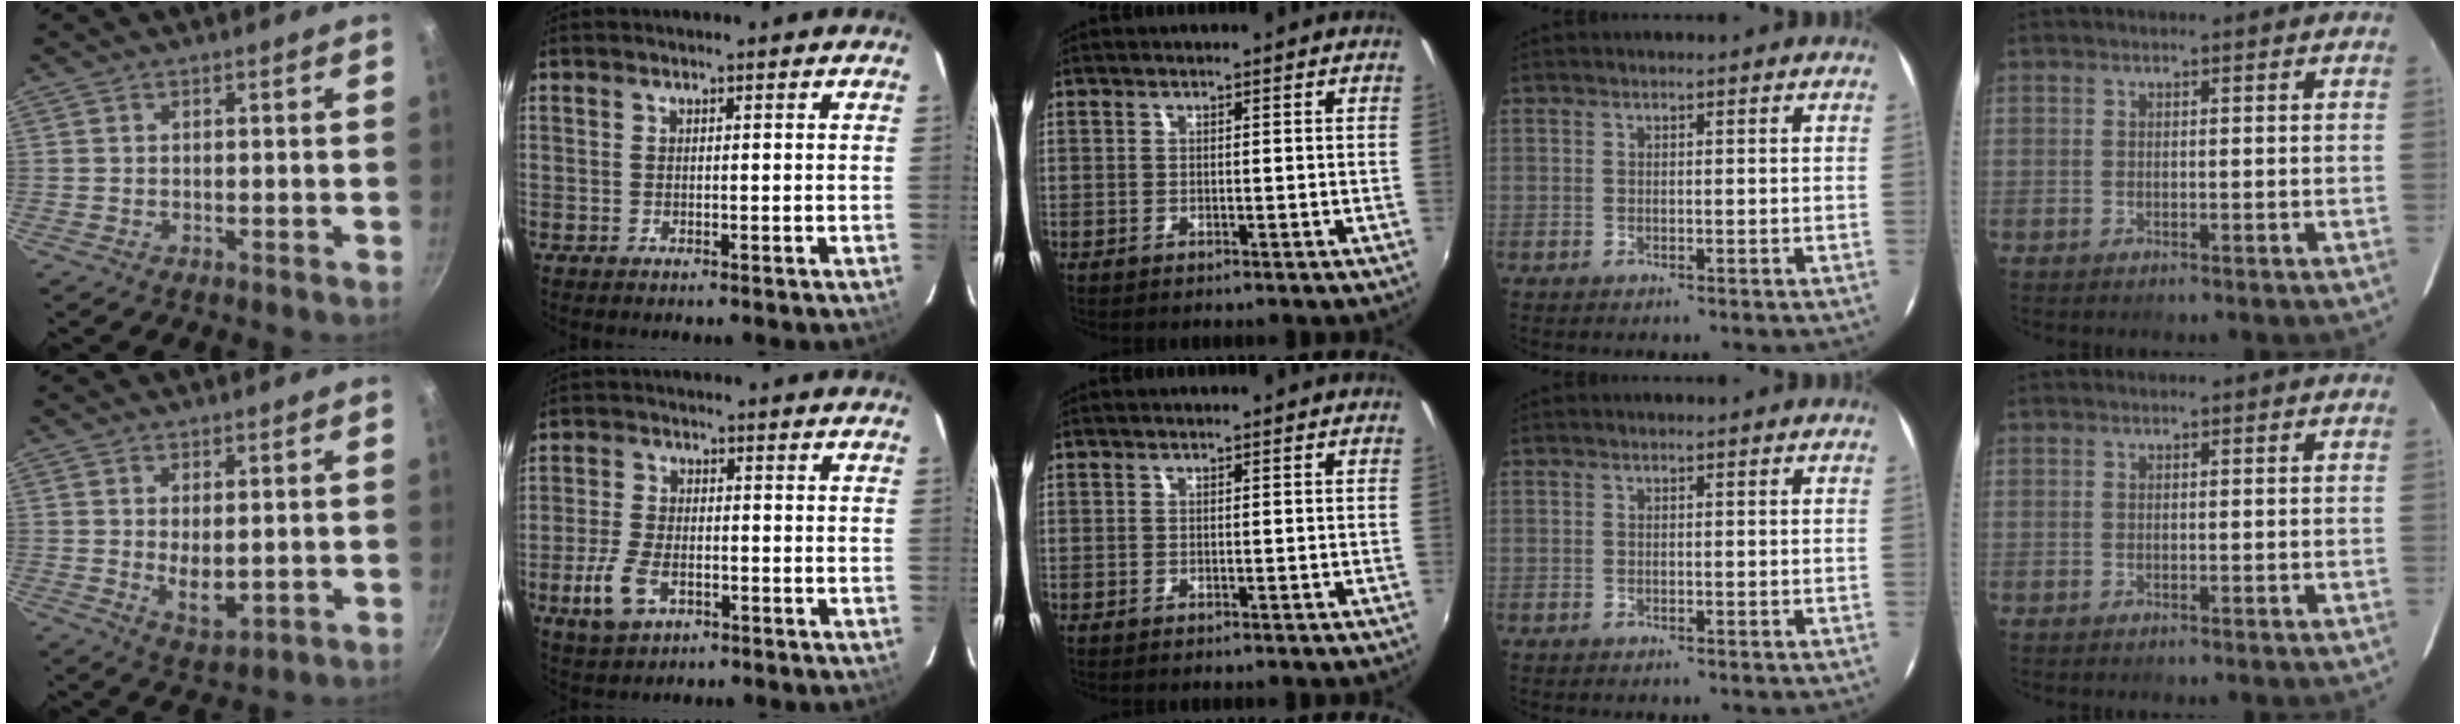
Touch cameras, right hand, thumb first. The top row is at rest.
{"thumb": {"total": 5.6, "force": [0.2, 2.8, 4.9], "torque": [-0.076, -0.013, 0.018]}, "index": {"total": 7.4, "force": [-3.2, 4.2, 5.2], "torque": [-0.124, -0.005, -0.057]}}